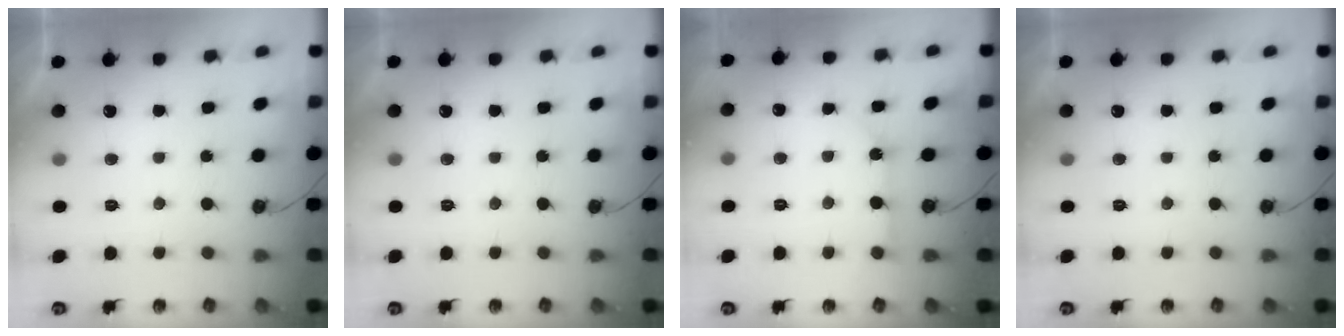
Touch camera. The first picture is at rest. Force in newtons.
{"total": 0.0}
{"total": 5.0, "press": 5.0, "slide": 0.3}
{"total": 0.0}